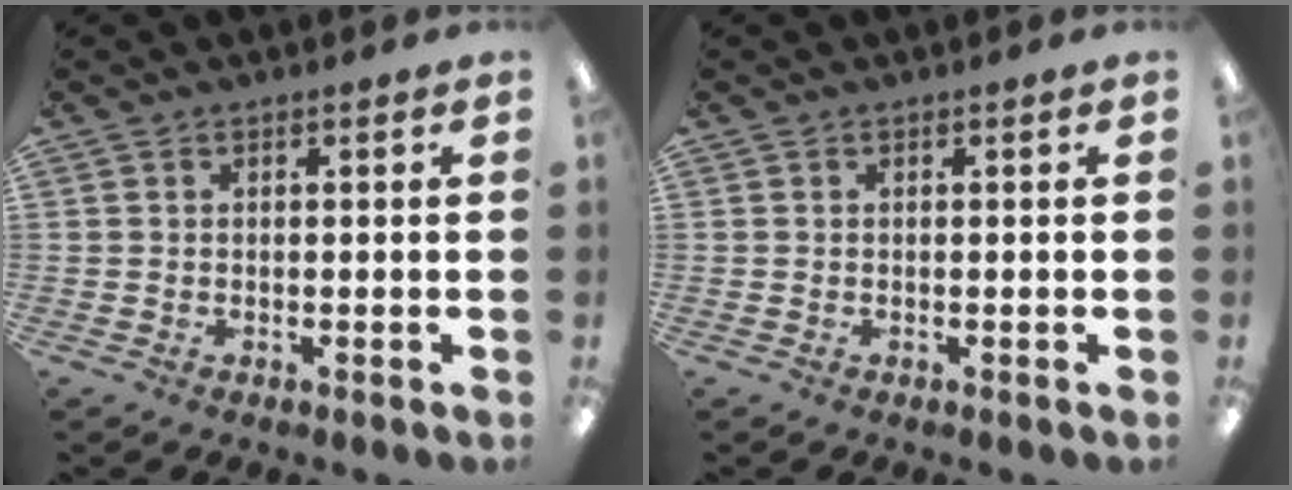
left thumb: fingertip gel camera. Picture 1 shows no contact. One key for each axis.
{"total": 0.0}